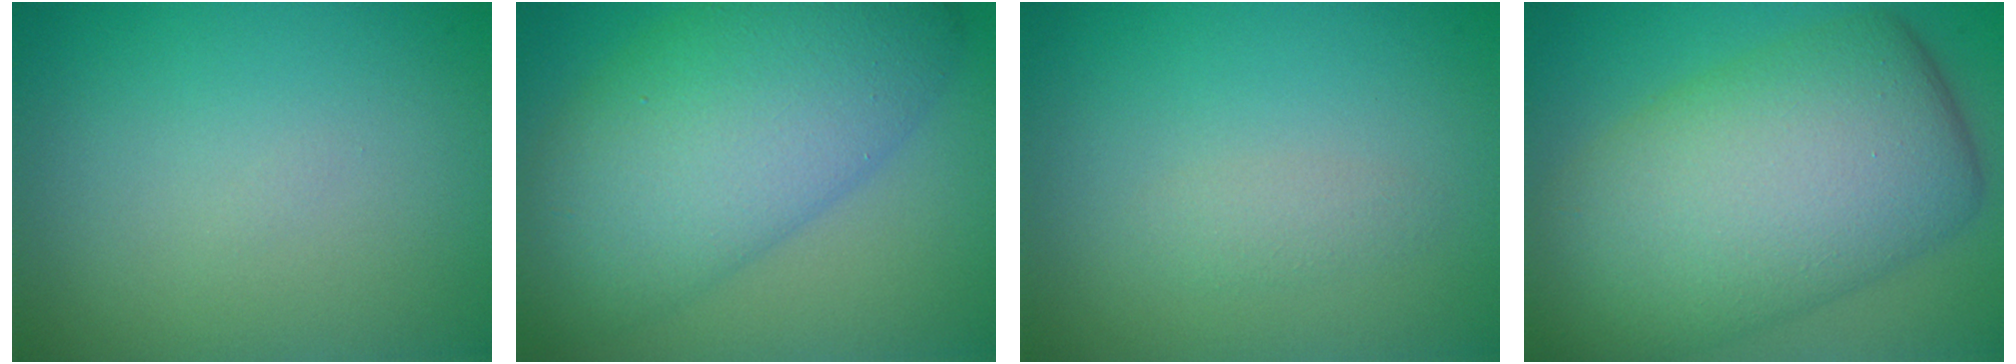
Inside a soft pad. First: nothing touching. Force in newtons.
{"total": 10.3, "press": 10.3, "slide": 0.1}
{"total": 1.0, "press": 1.0, "slide": 0.1}
{"total": 12.2, "press": 12.2, "slide": 0.4}